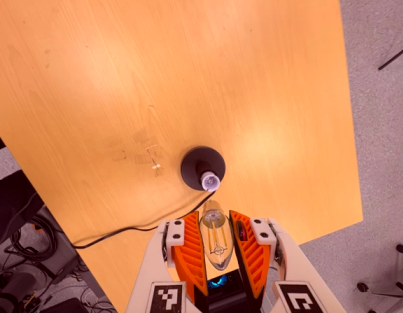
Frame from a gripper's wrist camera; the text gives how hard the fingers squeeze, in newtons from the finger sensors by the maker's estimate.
{"total": 12.5, "left": 13.2, "right": 11.9}